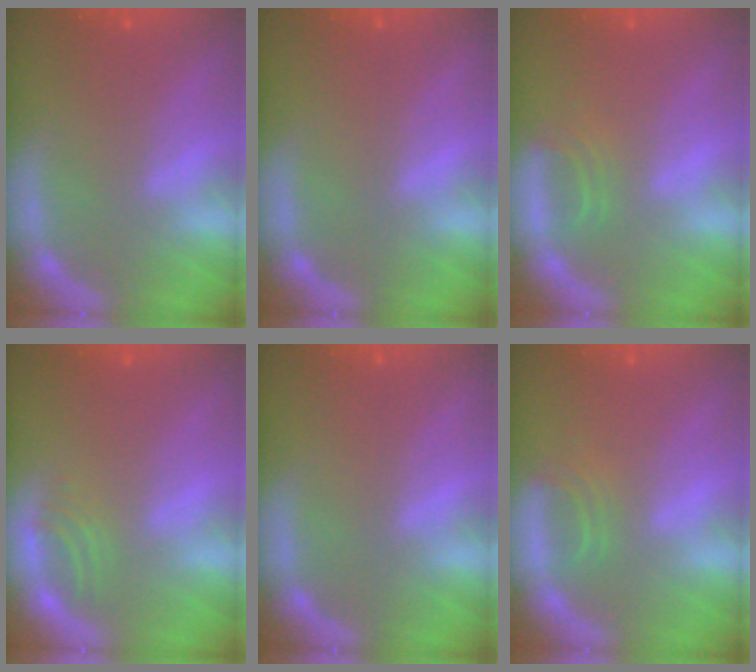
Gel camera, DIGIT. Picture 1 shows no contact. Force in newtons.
{"total": 0.0}
{"total": 1.9}
{"total": 2.0}
{"total": 0.0}
{"total": 1.9}